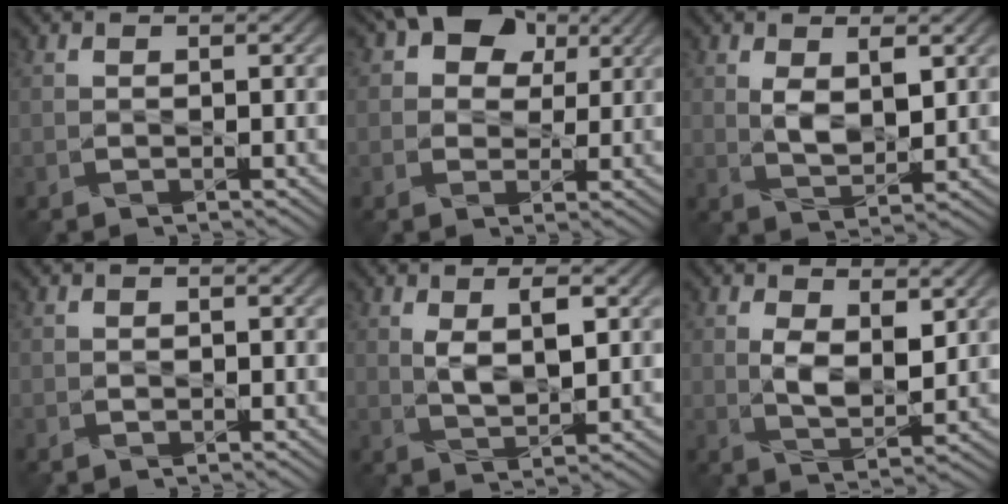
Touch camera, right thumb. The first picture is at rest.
{"total": 9.6, "force": [4.4, 6.8, 5.1], "torque": [-0.113, 0.039, 0.046]}
{"total": 4.2, "force": [1.3, 2.1, 3.4], "torque": [-0.075, -0.007, 0.028]}
{"total": 0.7, "force": [-0.2, 0.6, 0.3], "torque": [-0.003, -0.004, -0.005]}
{"total": 4.4, "force": [1.3, 1.9, 3.7], "torque": [-0.078, -0.005, 0.027]}
{"total": 5.2, "force": [1.2, 2.7, 4.3], "torque": [-0.088, -0.009, 0.028]}